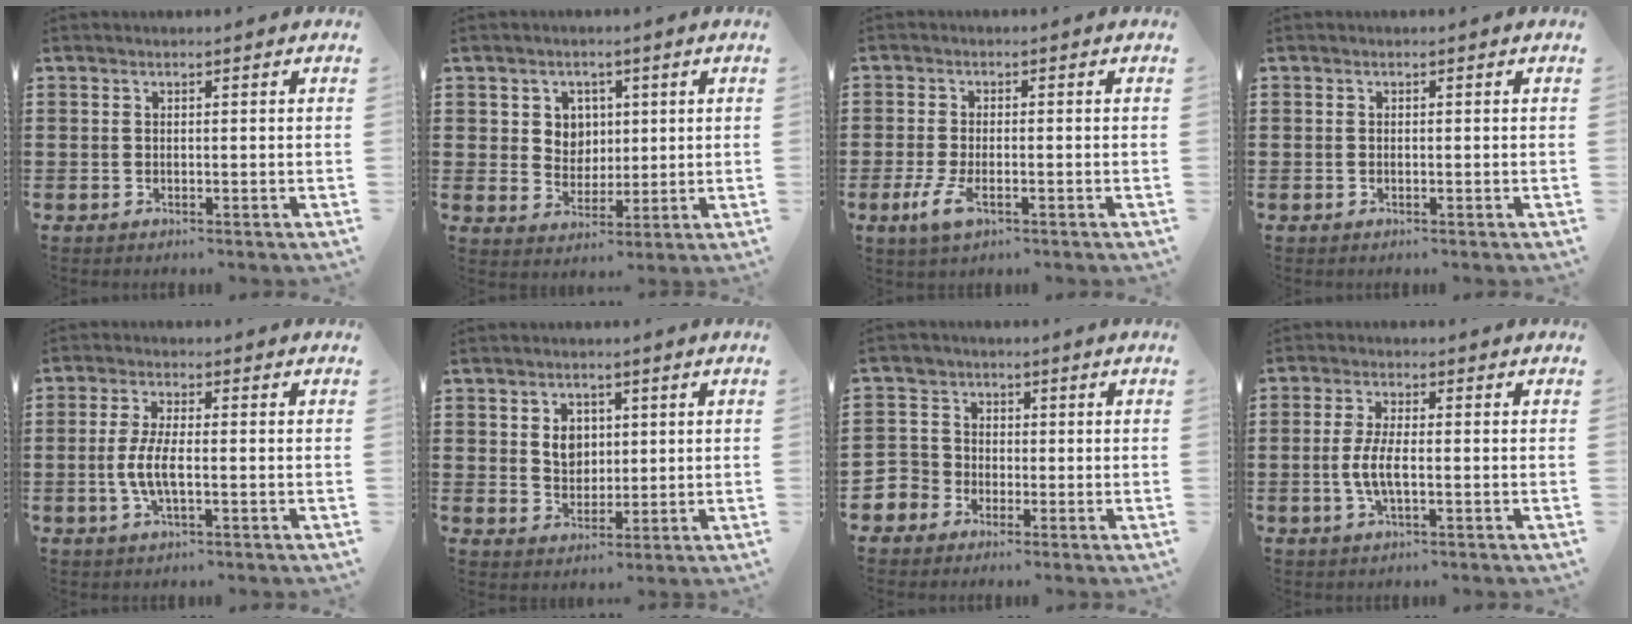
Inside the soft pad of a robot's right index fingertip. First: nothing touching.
{"total": 4.5, "force": [1.5, 4.1, 1.2], "torque": [-0.034, 0.012, 0.023]}
{"total": 4.0, "force": [-1.6, 1.4, 3.4], "torque": [-0.086, -0.011, -0.036]}
{"total": 0.0}
{"total": 5.2, "force": [-1.2, 1.4, 4.9], "torque": [-0.114, -0.007, -0.030]}
{"total": 4.0, "force": [1.0, 3.3, 2.1], "torque": [-0.046, 0.008, 0.014]}
{"total": 4.9, "force": [-1.1, 4.7, 0.4], "torque": [-0.045, 0.005, -0.026]}
{"total": 4.8, "force": [-1.0, 1.3, 4.5], "torque": [-0.107, -0.007, -0.028]}